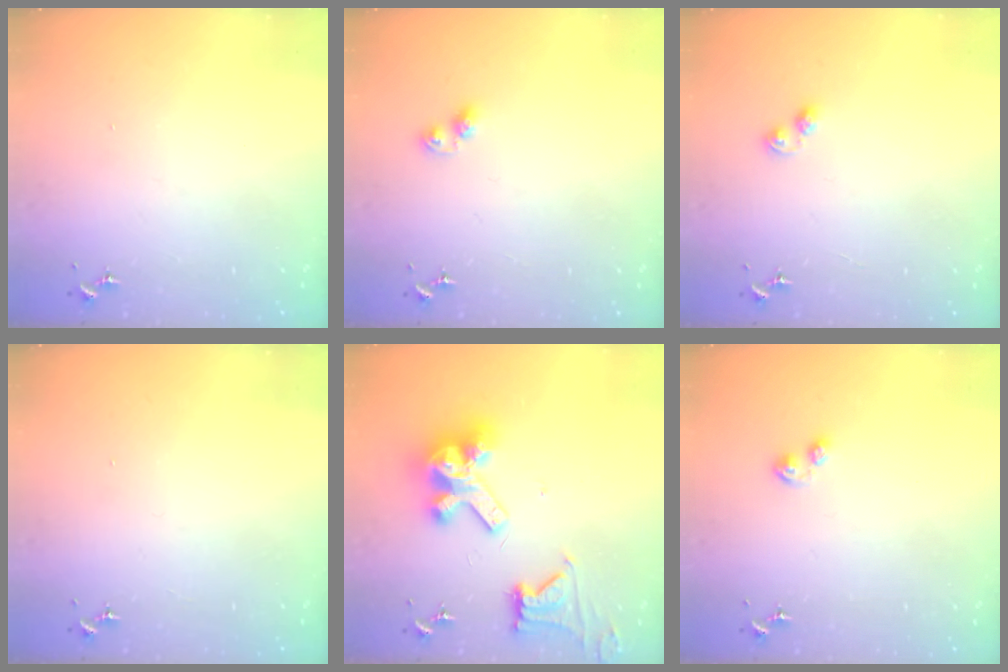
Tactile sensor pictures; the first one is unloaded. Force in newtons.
{"total": 4.4, "press": 4.3, "slide": 0.4}
{"total": 3.2, "press": 3.2, "slide": 0.4}
{"total": 0.0}
{"total": 14.5, "press": 14.5, "slide": 0.9}
{"total": 5.6, "press": 5.6, "slide": 0.5}